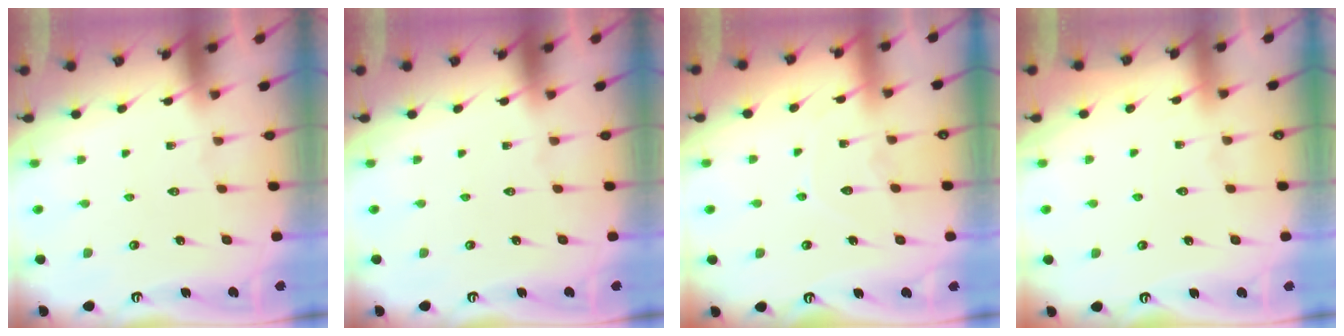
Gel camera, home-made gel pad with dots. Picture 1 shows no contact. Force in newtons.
{"total": 0.0}
{"total": 6.8, "press": 6.8, "slide": 0.7}
{"total": 3.6, "press": 3.6, "slide": 0.4}